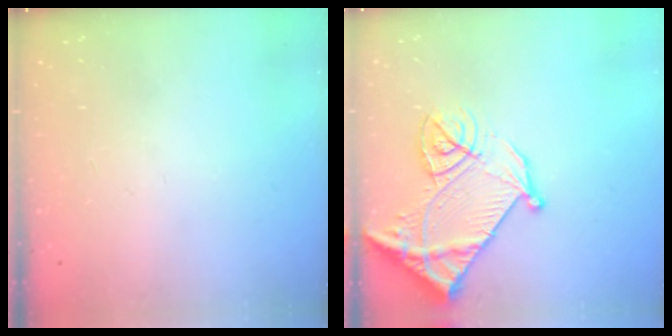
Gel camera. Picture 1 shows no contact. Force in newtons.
{"total": 17.4, "press": 17.3, "slide": 1.8}